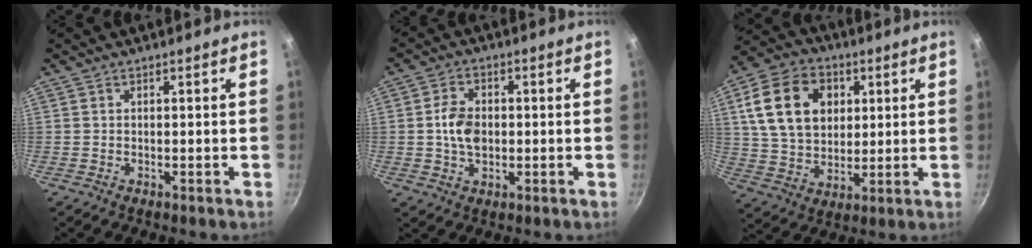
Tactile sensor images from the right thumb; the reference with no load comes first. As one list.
[{"total": 6.5, "force": [0.0, 4.5, 4.7], "torque": [-0.076, 0.006, -0.003]}, {"total": 17.7, "force": [4.9, 13.1, 10.9], "torque": [-0.176, -0.001, 0.085]}]